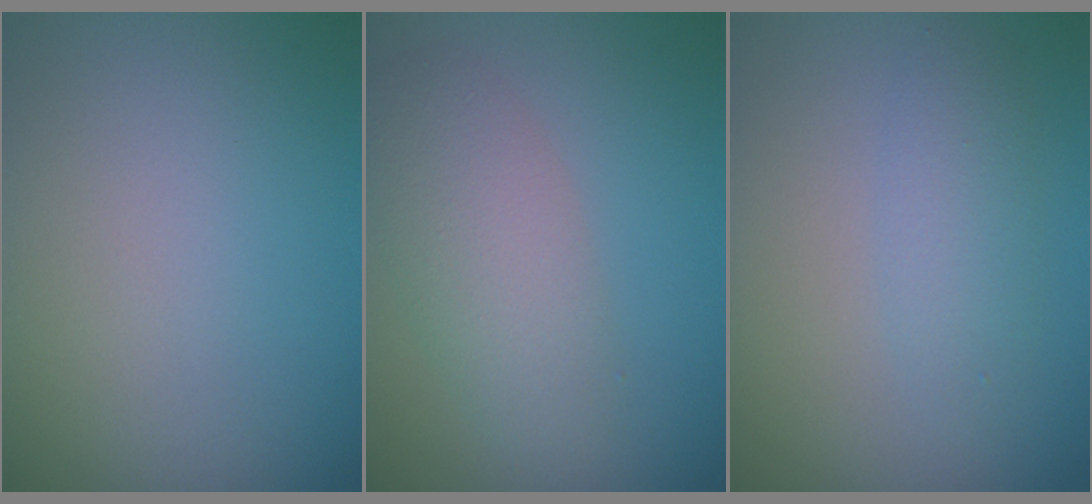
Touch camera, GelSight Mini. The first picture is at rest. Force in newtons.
{"total": 4.1, "press": 4.1, "slide": 0.2}
{"total": 2.1, "press": 2.0, "slide": 0.2}